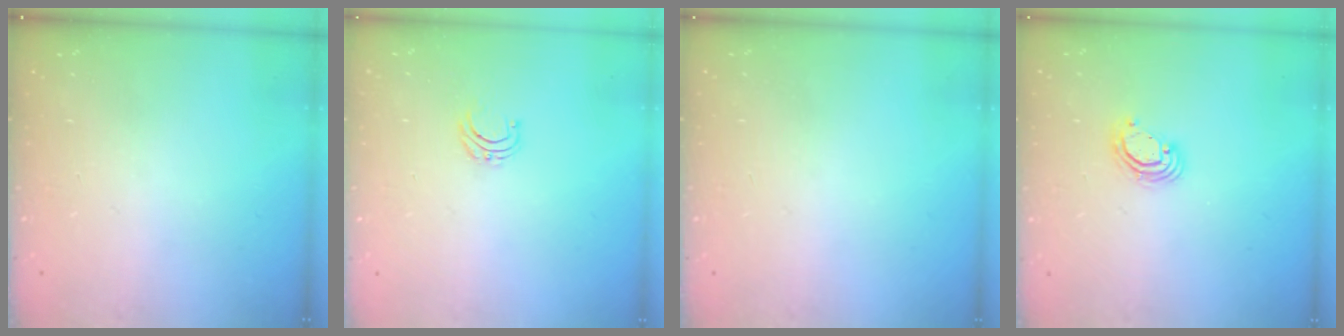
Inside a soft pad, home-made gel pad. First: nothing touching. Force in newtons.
{"total": 4.0, "press": 4.0, "slide": 0.3}
{"total": 0.0}
{"total": 4.8, "press": 4.8, "slide": 0.3}